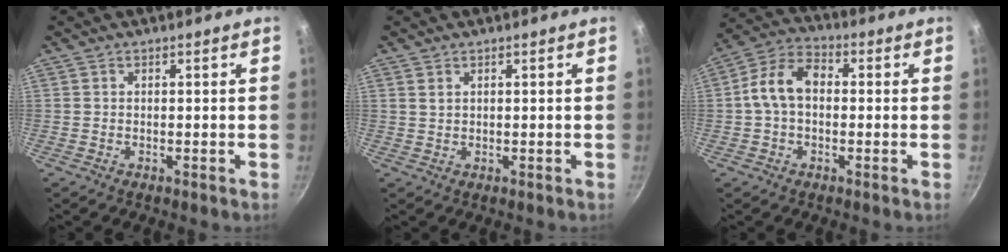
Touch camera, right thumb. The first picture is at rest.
{"total": 1.4, "force": [0.8, 0.9, 0.8], "torque": [-0.015, 0.000, 0.016]}
{"total": 9.2, "force": [0.1, 6.3, 6.7], "torque": [-0.110, 0.030, -0.016]}